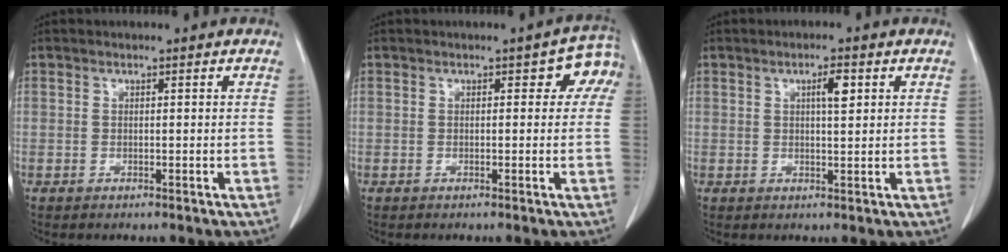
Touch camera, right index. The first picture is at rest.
{"total": 4.0, "force": [1.0, 2.3, 3.1], "torque": [-0.026, 0.022, 0.006]}
{"total": 3.1, "force": [1.1, 0.6, 2.8], "torque": [-0.047, 0.000, 0.017]}